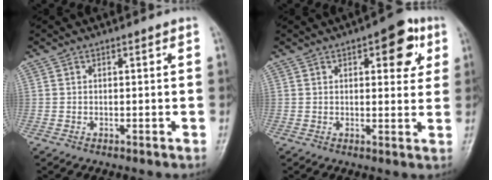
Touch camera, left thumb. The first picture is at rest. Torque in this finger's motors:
{"motor_torque": [1.05, 1.00, 0.78, -0.34, 0.02]}